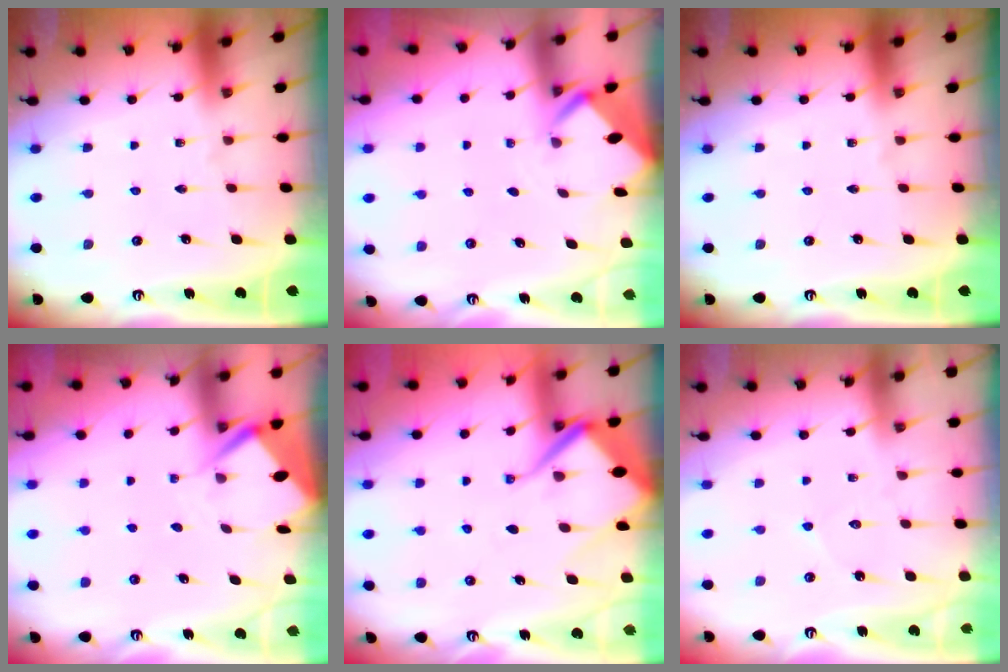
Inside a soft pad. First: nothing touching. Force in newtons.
{"total": 2.1, "press": 2.1, "slide": 0.0}
{"total": 0.0}
{"total": 3.7, "press": 3.7, "slide": 0.3}
{"total": 11.3, "press": 11.2, "slide": 1.3}
{"total": 3.9, "press": 3.9, "slide": 0.3}